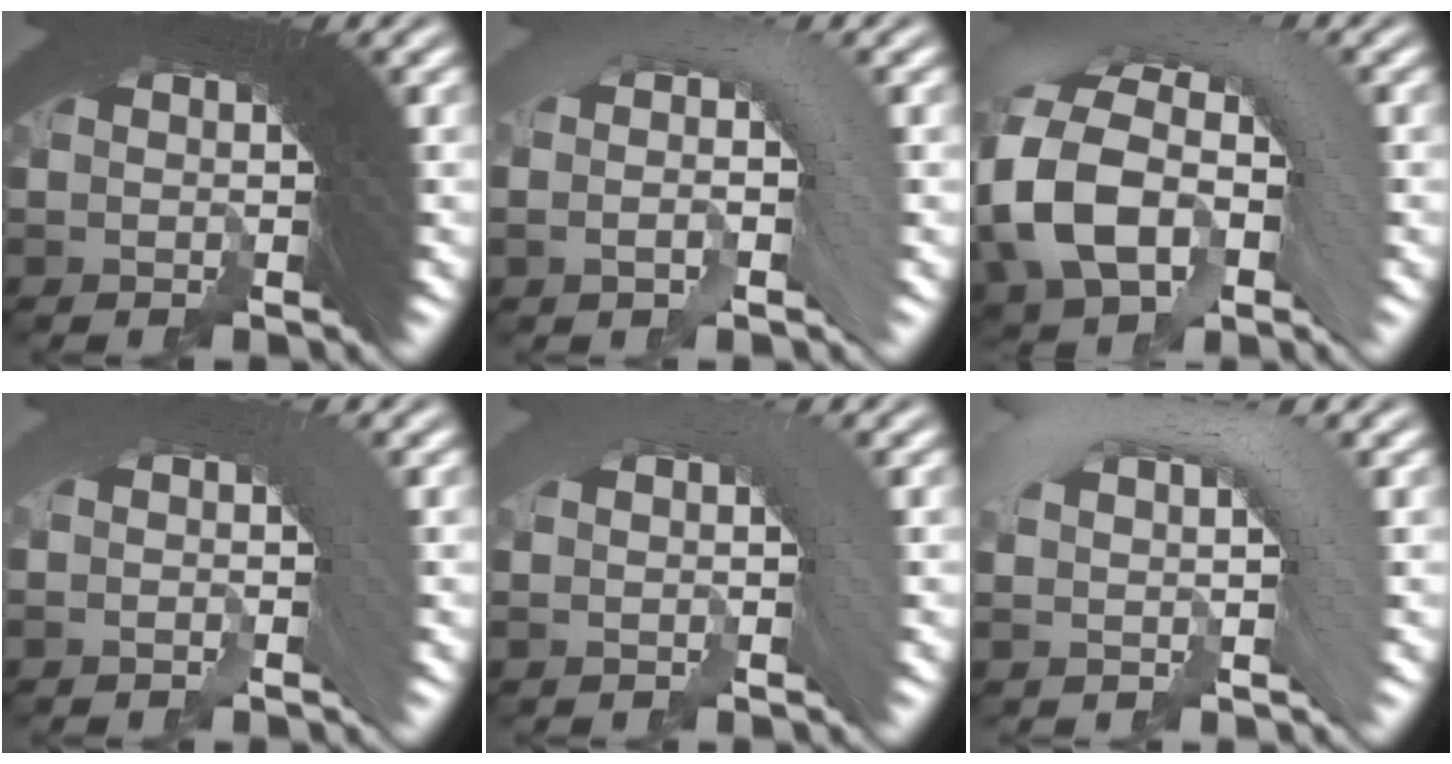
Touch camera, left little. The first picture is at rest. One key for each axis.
{"total": 3.3, "fx": -0.3, "fy": 1.1, "fz": 3.1, "tx": -0.026, "ty": 0.023, "tz": -0.013}
{"total": 8.8, "fx": 0.0, "fy": 5.8, "fz": 6.6, "tx": -0.116, "ty": 0.011, "tz": -0.002}
{"total": 1.3, "fx": -1.0, "fy": -0.2, "fz": 0.8, "tx": 0.008, "ty": 0.014, "tz": -0.020}
{"total": 1.5, "fx": 0.2, "fy": 0.1, "fz": 1.5, "tx": 0.005, "ty": 0.024, "tz": 0.001}
{"total": 4.1, "fx": 1.2, "fy": 0.9, "fz": 3.8, "tx": -0.040, "ty": 0.031, "tz": 0.015}